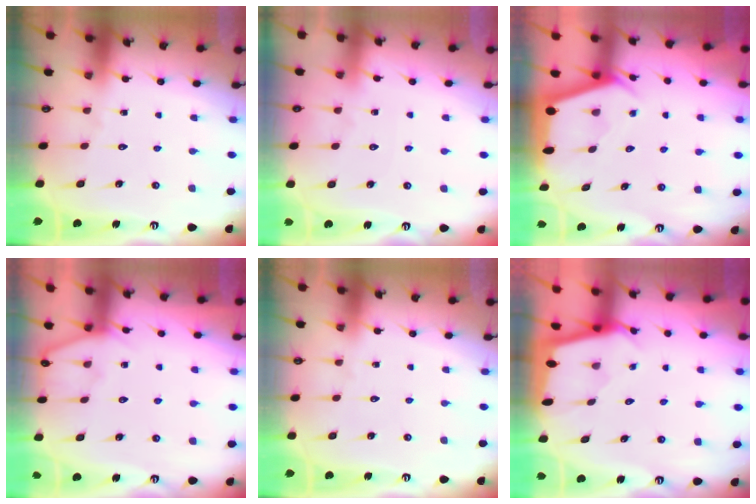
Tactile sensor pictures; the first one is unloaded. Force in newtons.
{"total": 2.8, "press": 2.8, "slide": 0.3}
{"total": 2.2, "press": 2.2, "slide": 0.3}
{"total": 5.1, "press": 5.0, "slide": 0.6}
{"total": 0.0}
{"total": 1.7, "press": 1.7, "slide": 0.2}